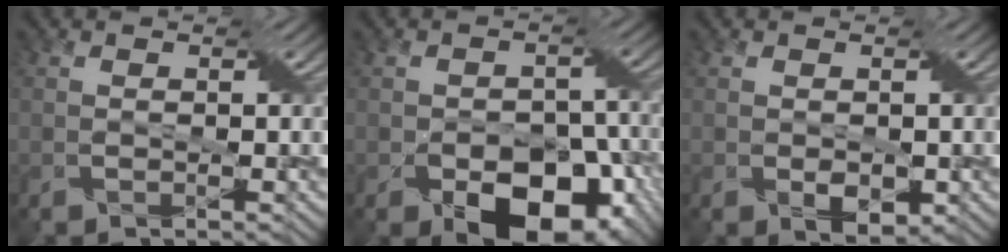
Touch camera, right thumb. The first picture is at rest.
{"total": 12.9, "force": [-6.9, 7.7, 7.7], "torque": [-0.104, -0.013, -0.100]}
{"total": 2.1, "force": [-0.3, 1.4, 1.6], "torque": [-0.035, -0.008, -0.001]}